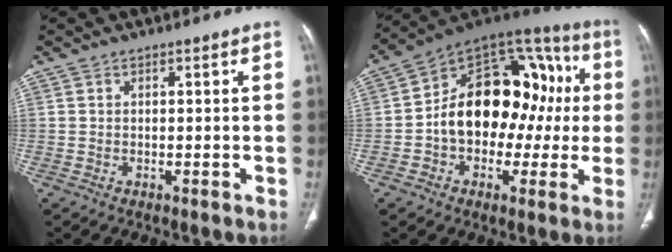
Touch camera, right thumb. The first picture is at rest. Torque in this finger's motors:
{"motor_torque": [2.50, 2.51, 1.34, -1.21, 0.44]}